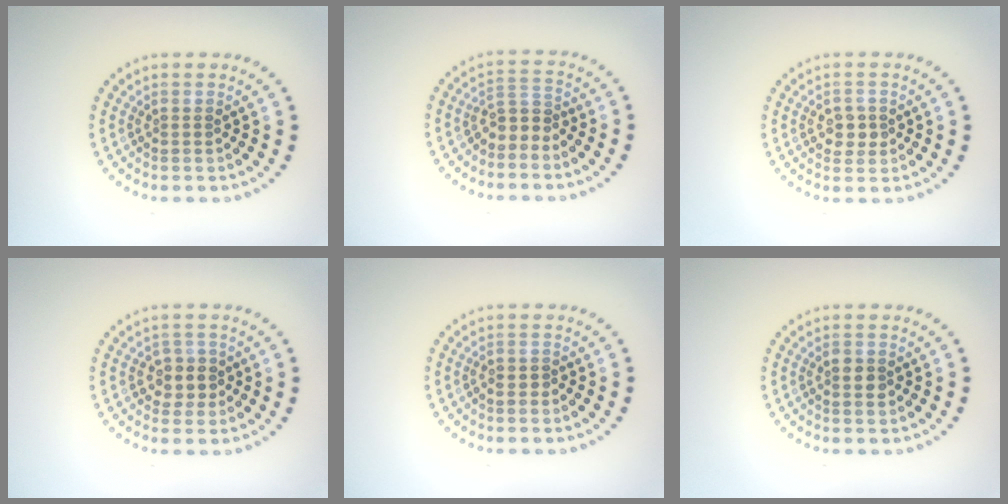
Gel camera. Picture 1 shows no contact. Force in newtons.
{"total": 2.0, "press": 1.5, "slide": 1.4}
{"total": 2.1, "press": 2.0, "slide": 0.3}
{"total": 2.1, "press": 2.0, "slide": 0.8}
{"total": 0.6, "press": 0.4, "slide": 0.3}
{"total": 1.8, "press": 1.8, "slide": 0.1}